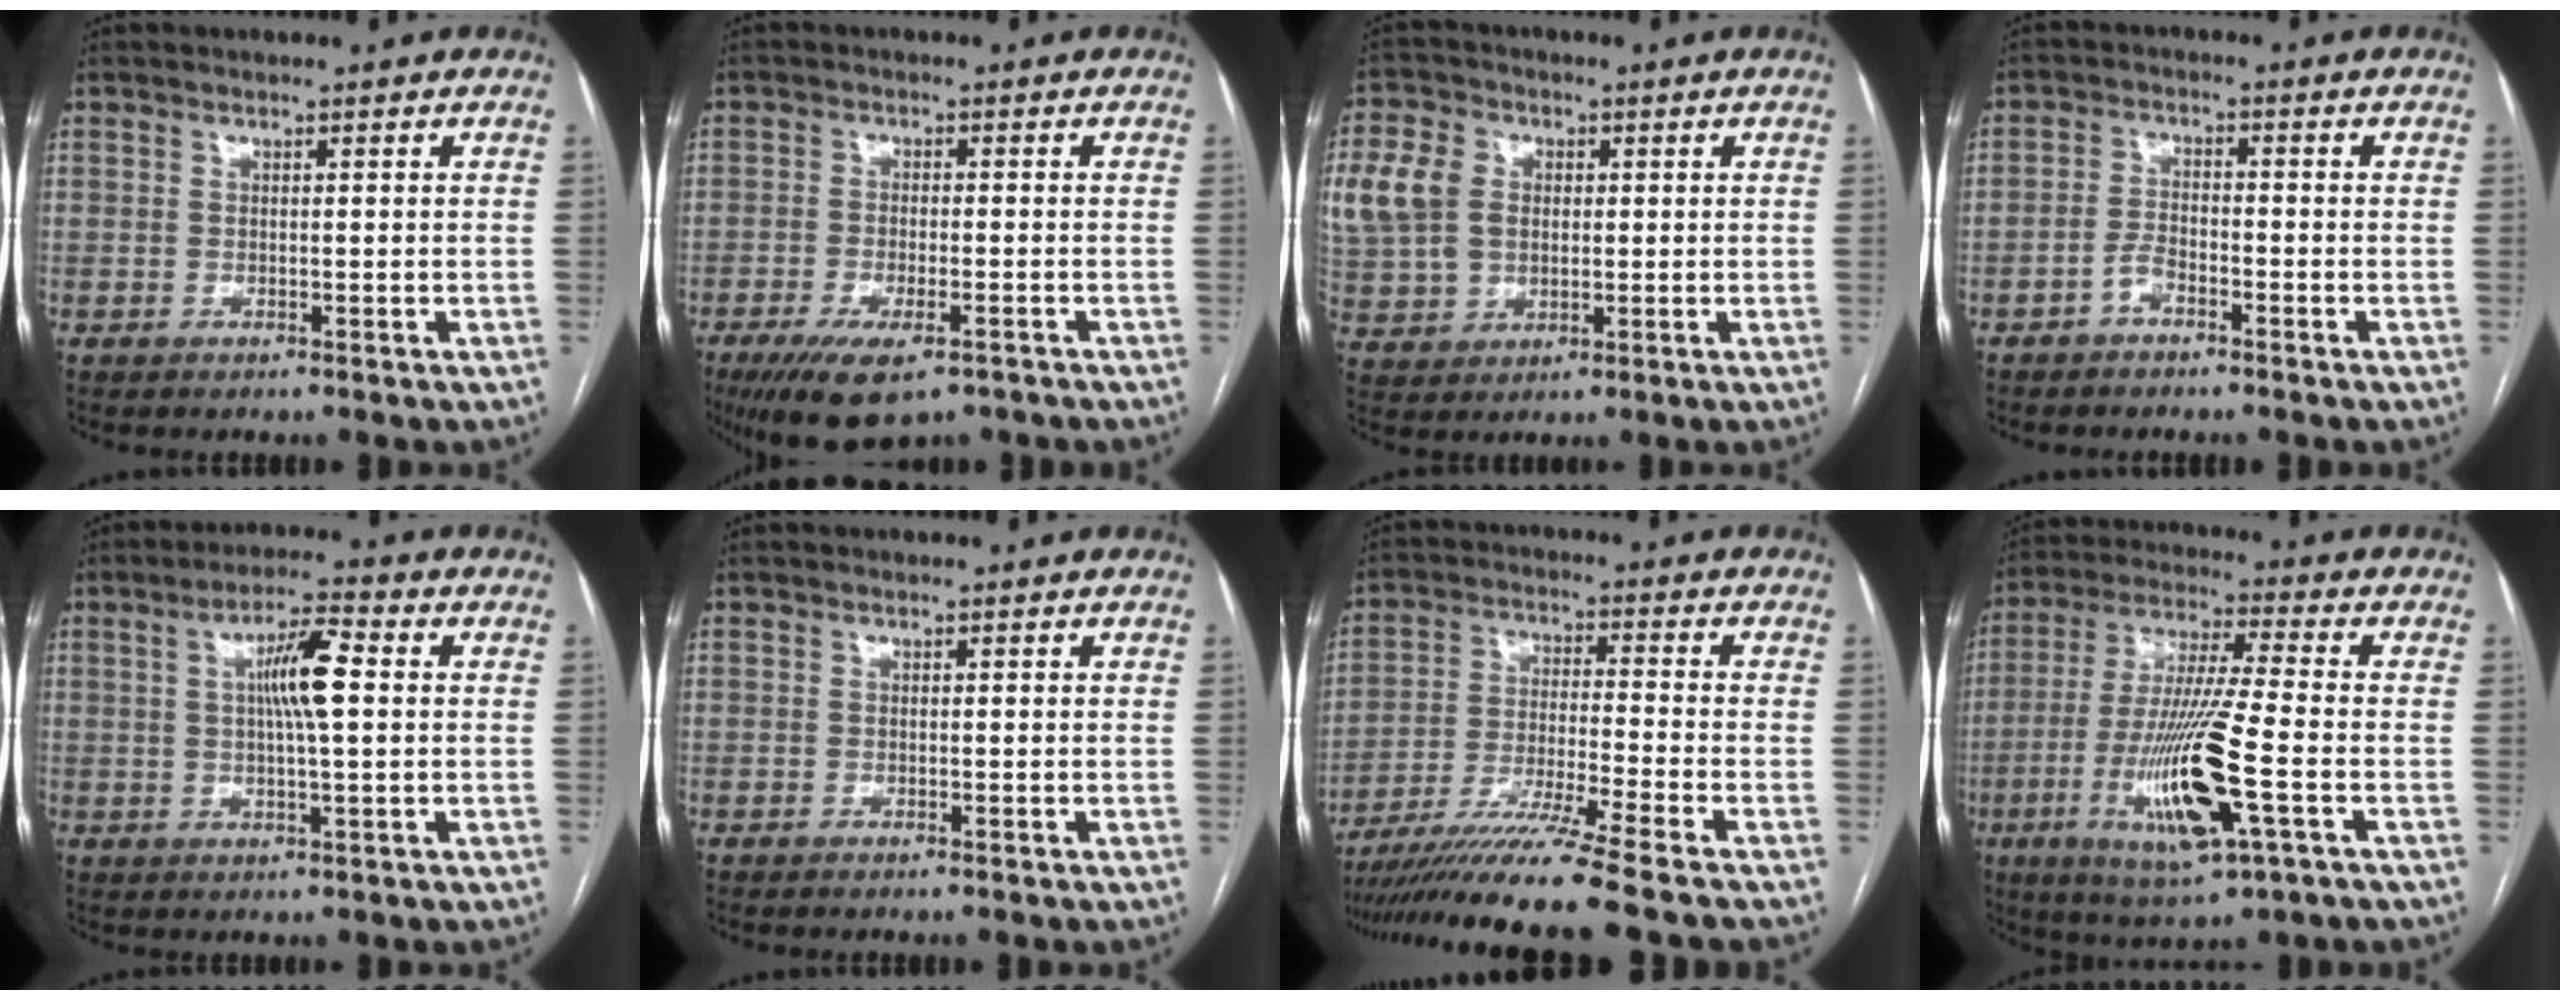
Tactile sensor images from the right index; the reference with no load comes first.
{"total": 9.6, "force": [-6.3, 3.1, 6.5], "torque": [-0.111, -0.017, -0.096]}
{"total": 14.3, "force": [2.8, 11.7, 7.7], "torque": [-0.211, 0.030, 0.062]}
{"total": 2.5, "force": [-1.7, 1.1, 1.5], "torque": [-0.028, 0.006, -0.030]}
{"total": 7.4, "force": [1.2, 0.8, 7.3], "torque": [-0.130, 0.011, 0.018]}
{"total": 0.0}
{"total": 14.9, "force": [-12.3, -2.7, 7.9], "torque": [-0.136, -0.033, -0.208]}
{"total": 16.2, "force": [-4.9, 1.0, 15.4], "torque": [-0.312, -0.023, -0.087]}